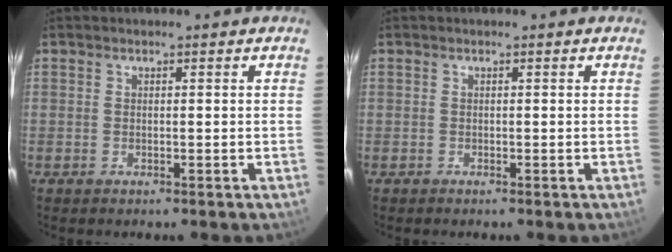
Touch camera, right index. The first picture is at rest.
{"total": 0.6, "force": [-0.3, 0.5, -0.2], "torque": [0.000, 0.002, -0.005]}